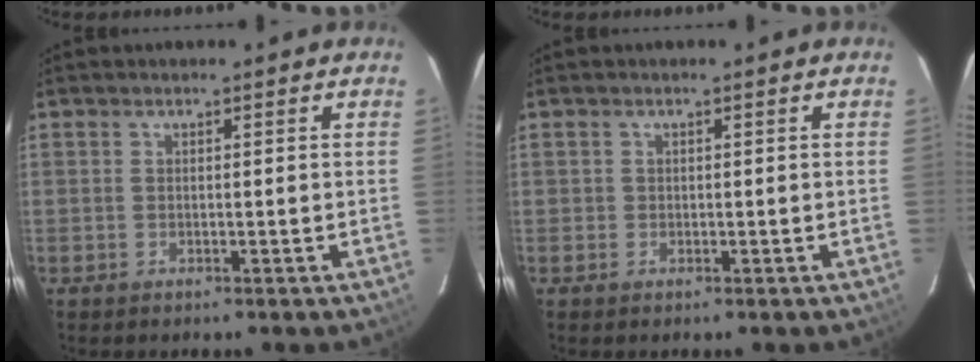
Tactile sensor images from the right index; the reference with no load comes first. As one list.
[{"total": 0.7, "force": [-0.2, 0.7, 0.0], "torque": [0.002, 0.000, -0.003]}]